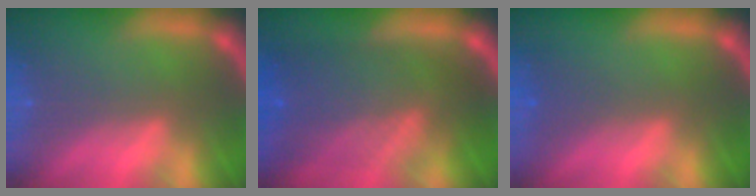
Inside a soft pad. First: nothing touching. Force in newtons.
{"total": 9.5}
{"total": 1.0}